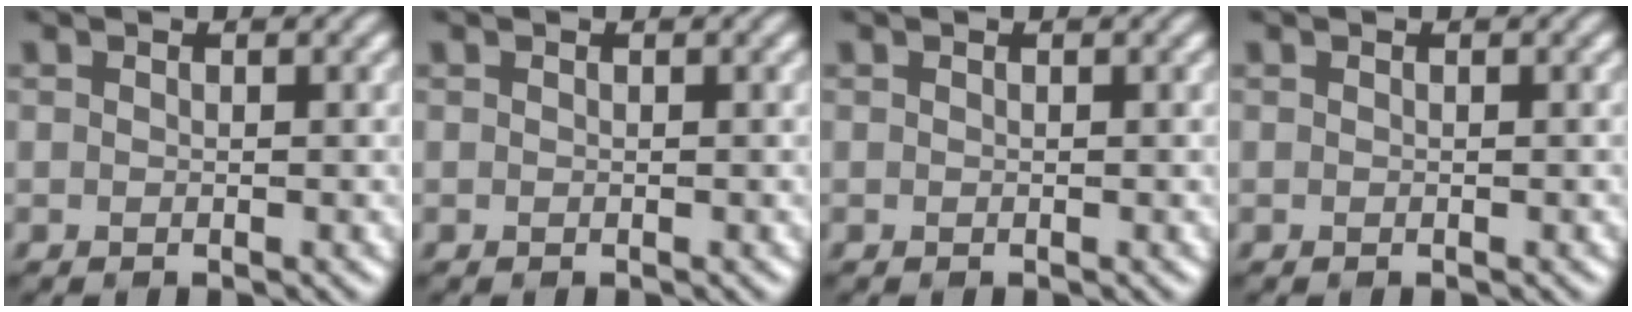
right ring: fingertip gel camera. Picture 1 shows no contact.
{"total": 0.0}
{"total": 0.0}
{"total": 0.0}